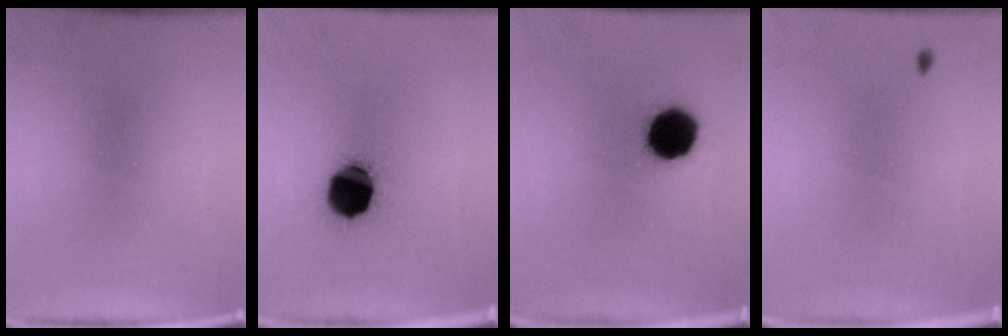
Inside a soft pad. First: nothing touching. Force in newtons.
{"total": 13.7}
{"total": 12.1}
{"total": 0.9}